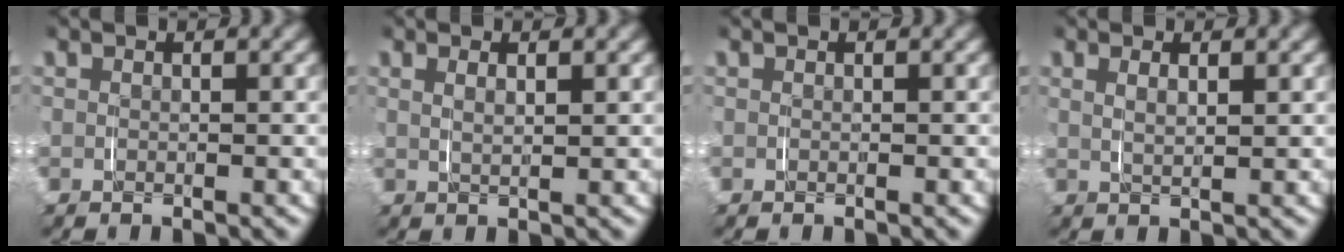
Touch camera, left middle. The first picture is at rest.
{"total": 1.3, "force": [0.7, 0.1, 1.1], "torque": [-0.021, -0.003, 0.018]}
{"total": 0.0}
{"total": 1.6, "force": [0.8, 0.3, 1.4], "torque": [-0.026, -0.003, 0.020]}